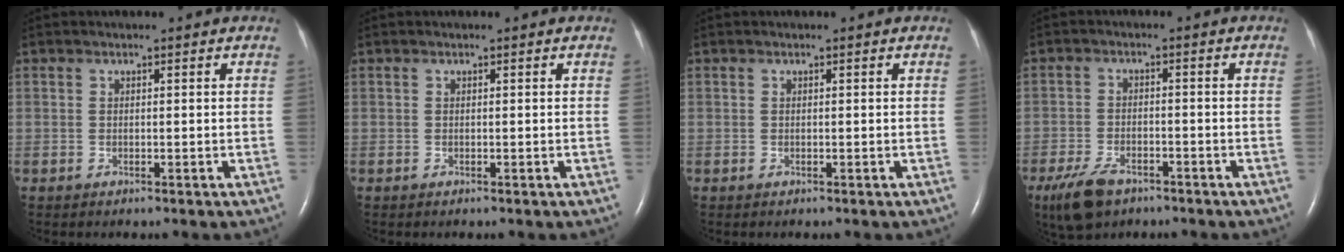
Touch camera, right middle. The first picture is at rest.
{"total": 0.0}
{"total": 0.0}
{"total": 6.8, "force": [-4.6, 3.2, 3.7], "torque": [-0.084, -0.008, -0.079]}